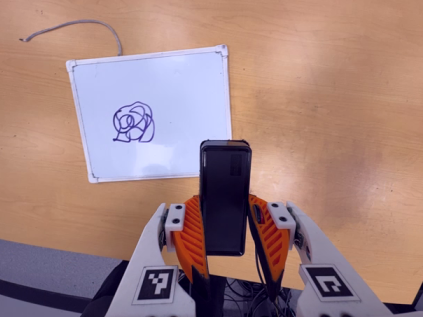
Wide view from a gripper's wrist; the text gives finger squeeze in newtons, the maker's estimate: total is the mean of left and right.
{"total": 4.3, "left": 2.7, "right": 5.9}